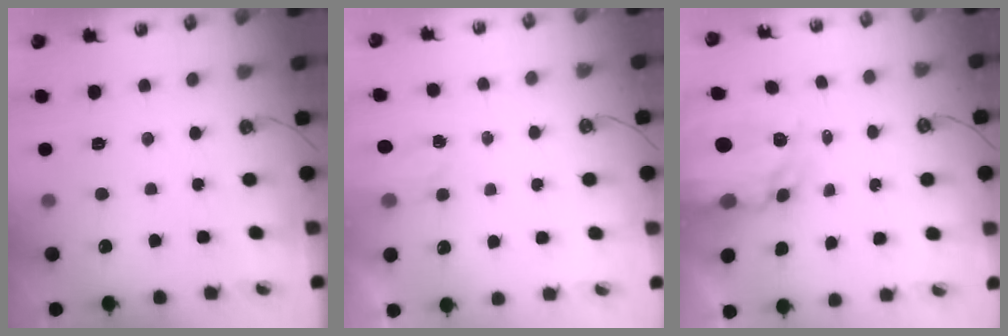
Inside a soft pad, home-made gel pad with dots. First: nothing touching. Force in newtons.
{"total": 2.4, "press": 2.4, "slide": 0.3}
{"total": 8.2, "press": 8.2, "slide": 0.7}